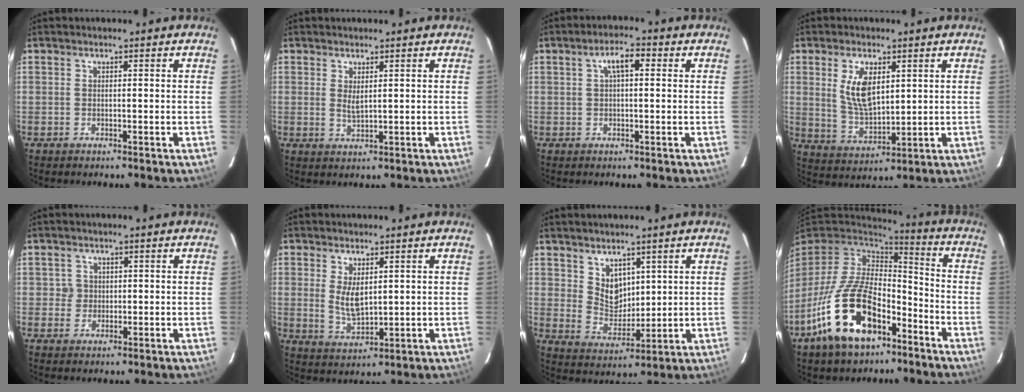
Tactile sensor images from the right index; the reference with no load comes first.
{"total": 2.2, "force": [0.7, 0.7, 2.0], "torque": [-0.036, -0.004, 0.014]}
{"total": 4.3, "force": [1.2, 1.5, 3.8], "torque": [-0.069, 0.016, 0.021]}
{"total": 8.8, "force": [2.9, 4.4, 7.1], "torque": [-0.139, -0.001, 0.068]}
{"total": 2.1, "force": [0.2, 2.1, -0.1], "torque": [0.010, 0.011, 0.004]}
{"total": 5.7, "force": [1.3, 2.8, 4.9], "torque": [-0.083, -0.009, 0.033]}
{"total": 6.3, "force": [3.7, 4.4, 2.7], "torque": [-0.040, 0.002, 0.081]}
{"total": 20.1, "force": [-10.5, 10.3, 13.6], "torque": [-0.281, -0.013, -0.183]}